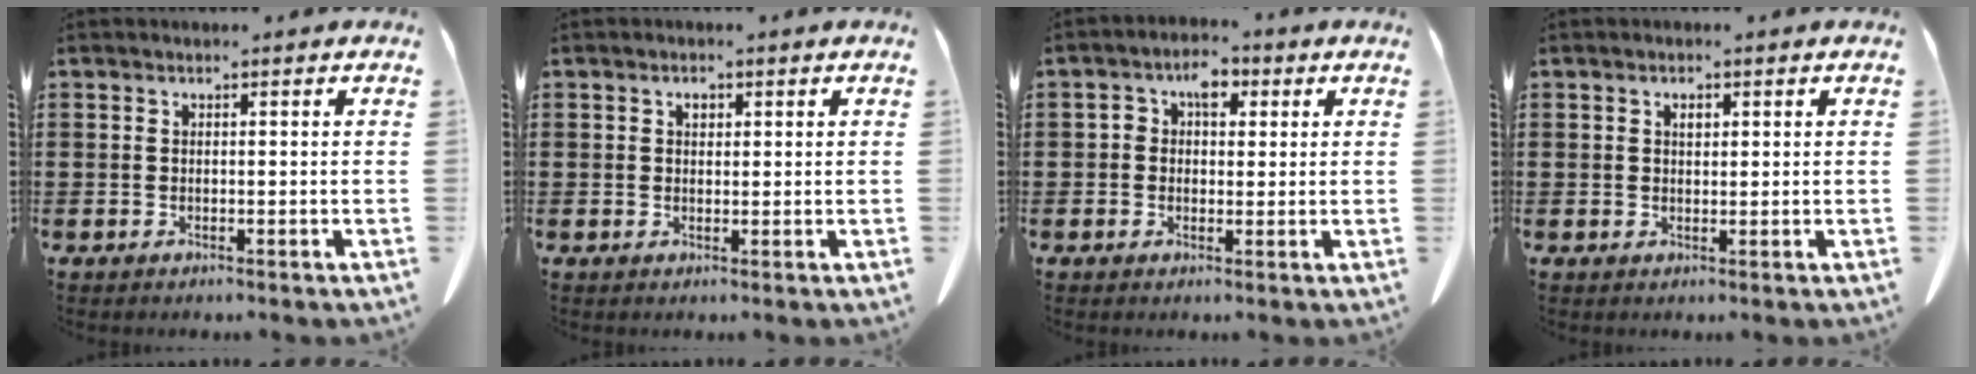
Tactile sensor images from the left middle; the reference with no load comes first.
{"total": 1.2, "force": [0.6, 0.7, 0.8], "torque": [-0.010, 0.002, 0.008]}
{"total": 3.8, "force": [1.1, 2.6, 2.6], "torque": [-0.052, 0.010, 0.014]}
{"total": 1.1, "force": [0.5, 0.6, 0.8], "torque": [-0.010, 0.002, 0.007]}